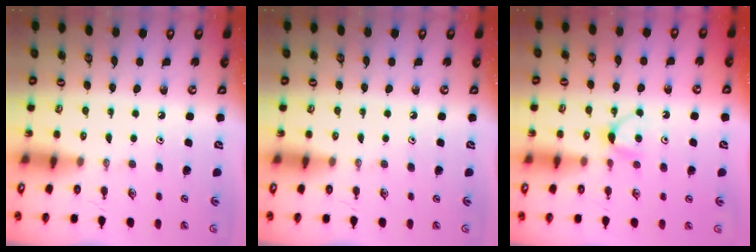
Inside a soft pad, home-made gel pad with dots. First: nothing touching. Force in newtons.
{"total": 0.0}
{"total": 4.1, "press": 4.0, "slide": 0.6}